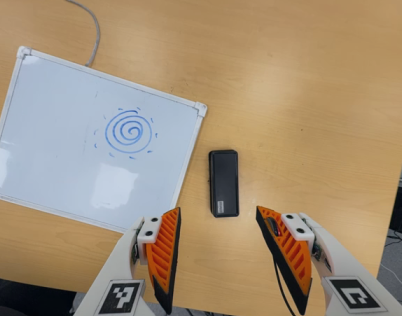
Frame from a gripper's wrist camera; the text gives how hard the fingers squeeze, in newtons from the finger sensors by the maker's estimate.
{"total": 0.0}